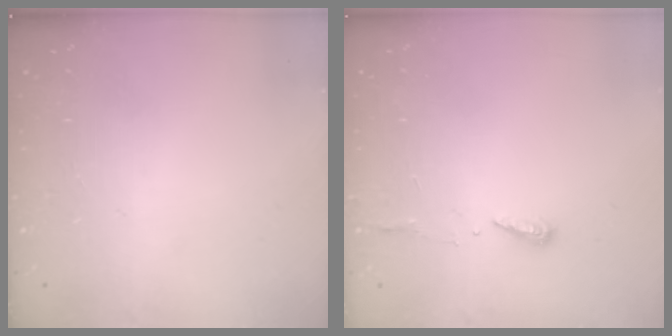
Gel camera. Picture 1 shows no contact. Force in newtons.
{"total": 6.3, "press": 6.3, "slide": 0.5}